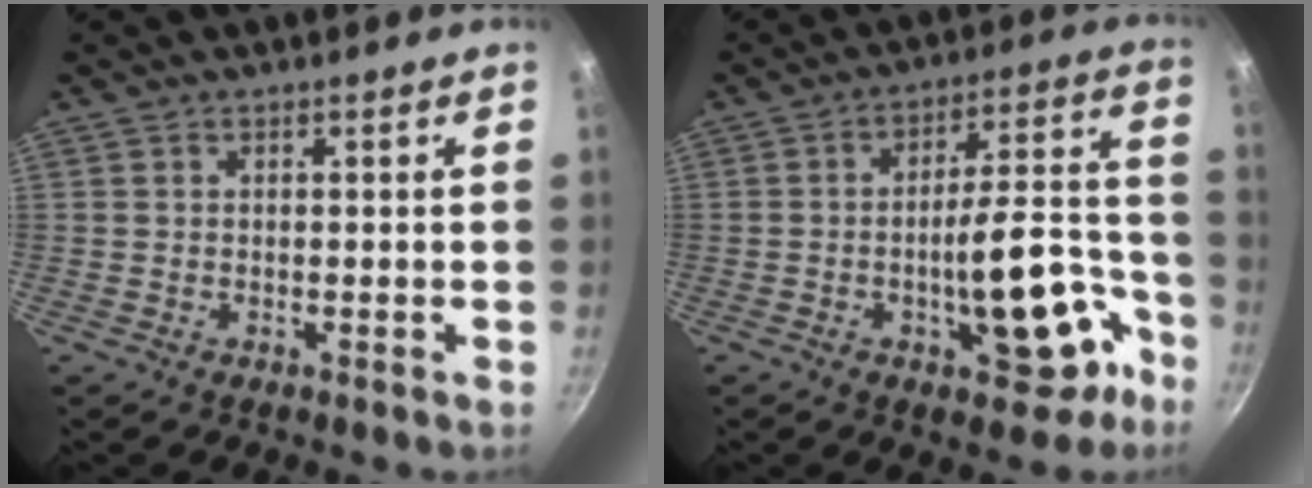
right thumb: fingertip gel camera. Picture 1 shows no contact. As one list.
[{"total": 17.0, "force": [-7.0, 7.0, 13.9], "torque": [-0.150, 0.063, -0.096]}]